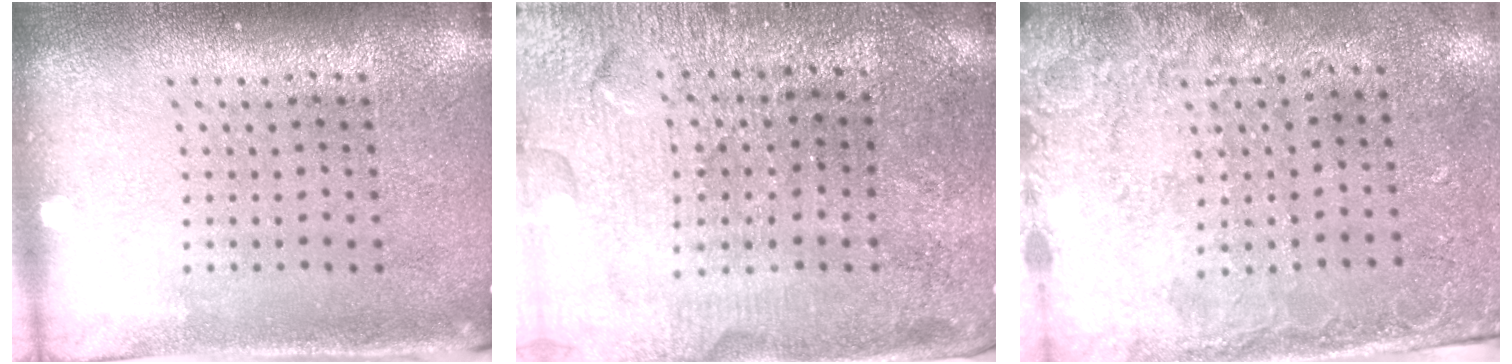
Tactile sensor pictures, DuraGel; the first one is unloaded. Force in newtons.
{"total": 3.1, "press": 3.1, "slide": 0.0}
{"total": 2.6, "press": 2.1, "slide": 1.5}